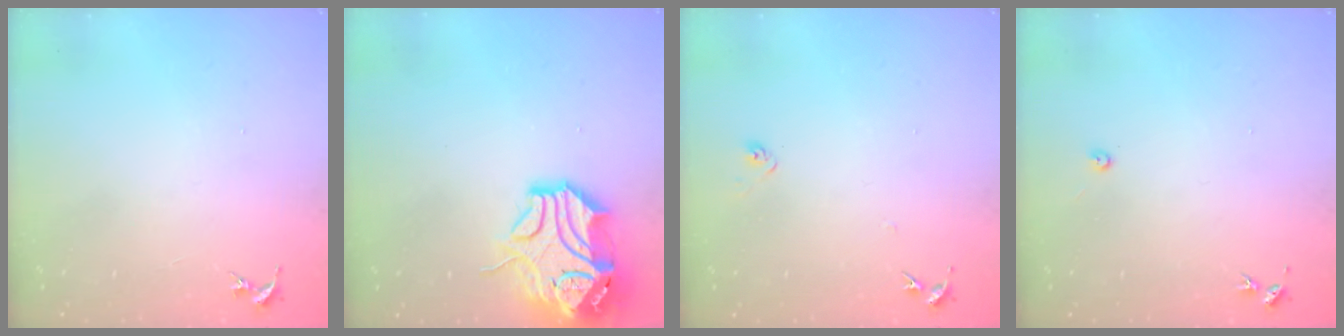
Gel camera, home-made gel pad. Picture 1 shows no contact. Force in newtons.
{"total": 15.5, "press": 15.3, "slide": 2.3}
{"total": 5.0, "press": 5.0, "slide": 0.7}
{"total": 3.0, "press": 3.0, "slide": 0.4}